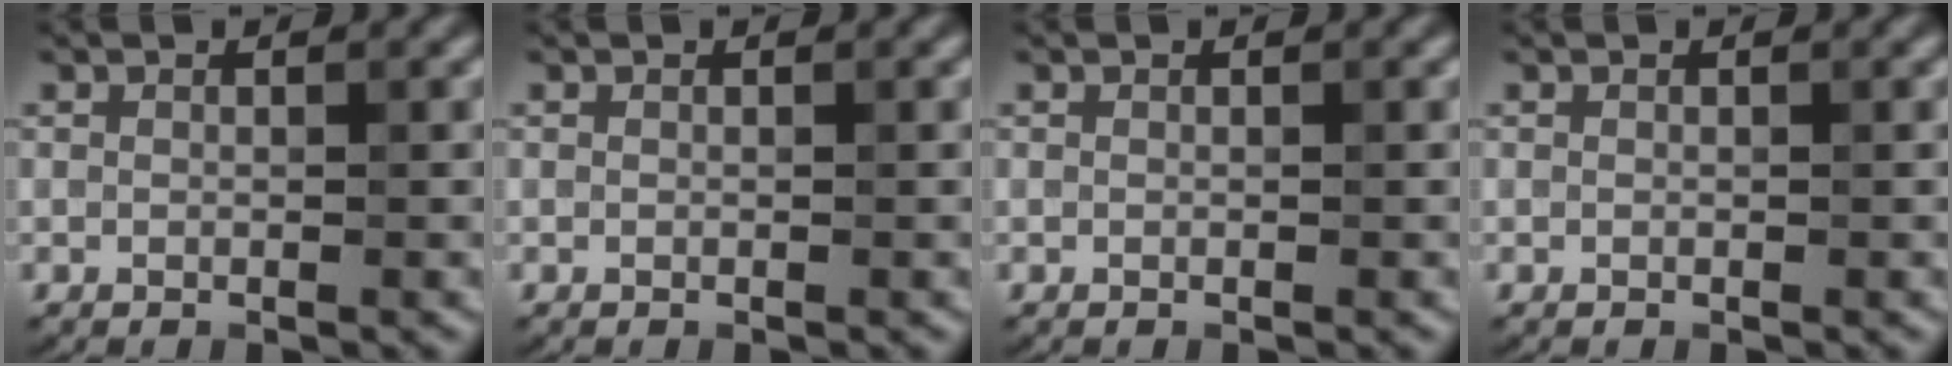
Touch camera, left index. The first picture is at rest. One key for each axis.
{"total": 0.0}
{"total": 0.0}
{"total": 0.0}